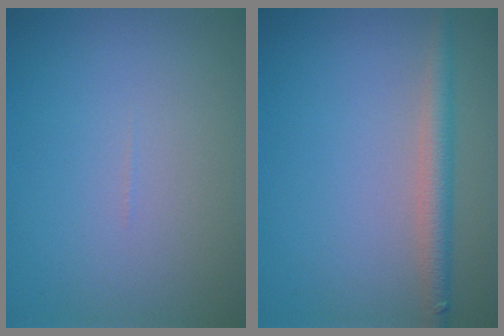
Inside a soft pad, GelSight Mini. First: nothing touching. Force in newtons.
{"total": 2.6, "press": 2.6, "slide": 0.1}